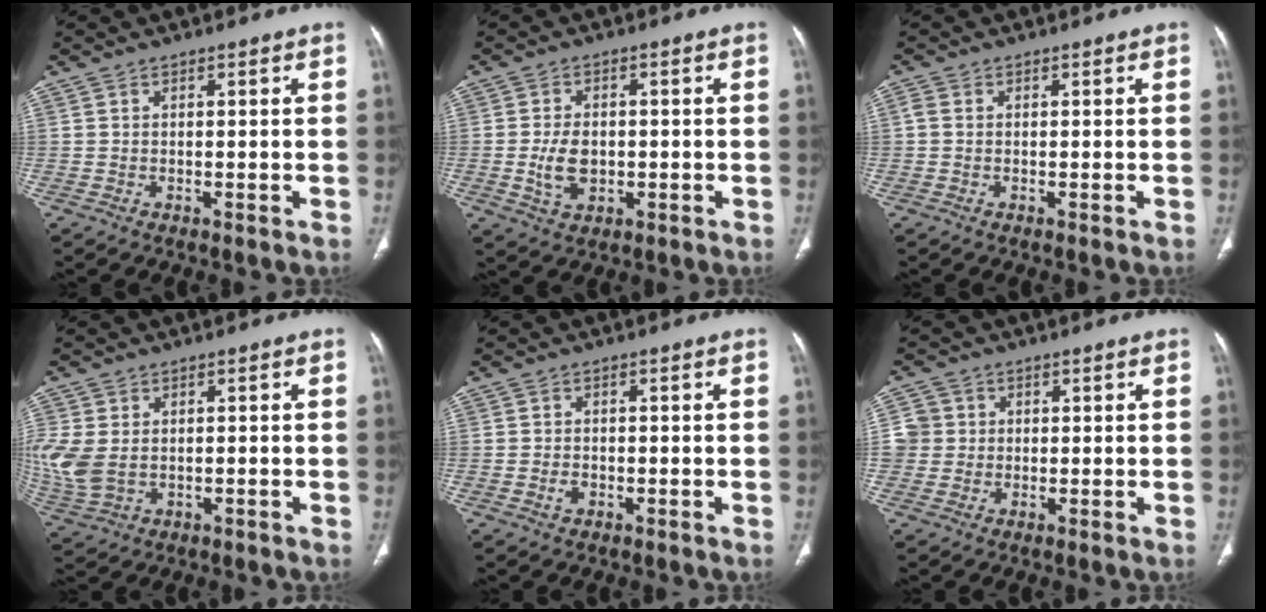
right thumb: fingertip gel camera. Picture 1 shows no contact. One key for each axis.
{"total": 5.9, "fx": -0.9, "fy": 3.9, "fz": 4.4, "tx": -0.074, "ty": 0.001, "tz": -0.010}
{"total": 0.9, "fx": 0.0, "fy": 0.8, "fz": 0.5, "tx": -0.011, "ty": 0.000, "tz": -0.003}
{"total": 9.6, "fx": -0.3, "fy": 6.8, "fz": 6.8, "tx": -0.182, "ty": -0.003, "tz": 0.010}
{"total": 1.8, "fx": -0.7, "fy": 1.3, "fz": 1.0, "tx": -0.015, "ty": 0.007, "tz": -0.010}
{"total": 4.3, "fx": 0.3, "fy": 4.2, "fz": 0.4, "tx": 0.020, "ty": 0.006, "tz": 0.002}